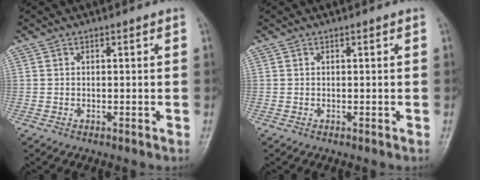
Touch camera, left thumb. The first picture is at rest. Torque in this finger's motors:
{"motor_torque": [-0.05, 0.05, 0.00, 0.00, 0.00]}